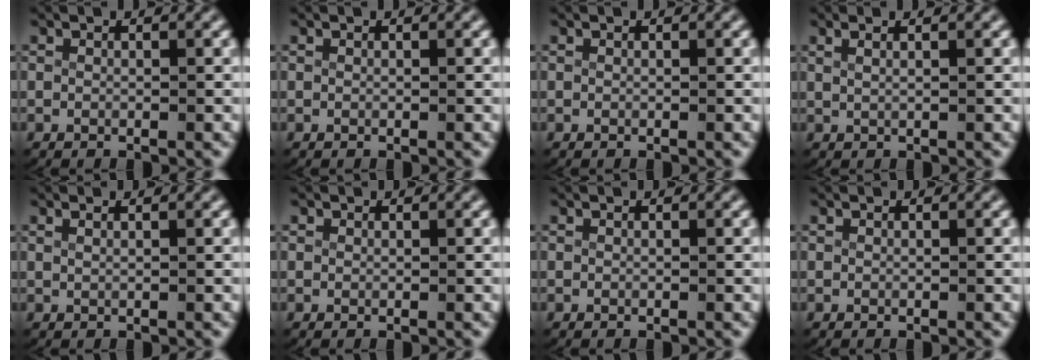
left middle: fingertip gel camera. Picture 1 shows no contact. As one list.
[{"total": 0.0}, {"total": 0.0}, {"total": 1.3, "force": [0.8, -0.3, 0.9], "torque": [-0.016, 0.002, 0.019]}, {"total": 0.7, "force": [0.5, -0.4, 0.4], "torque": [-0.011, -0.003, 0.015]}, {"total": 0.0}, {"total": 0.0}, {"total": 0.0}]